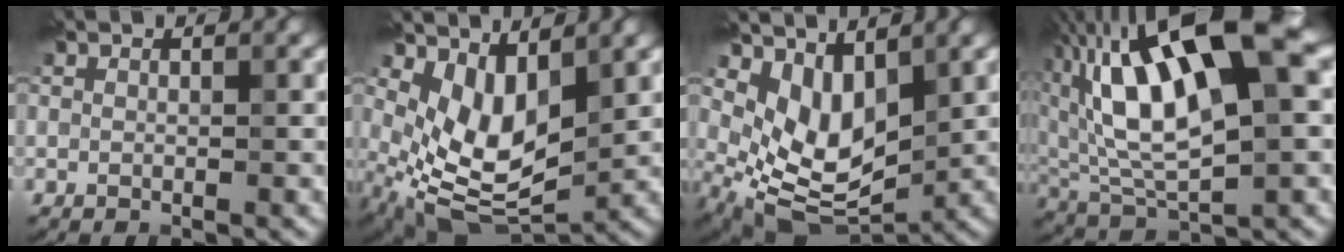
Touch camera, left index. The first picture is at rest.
{"total": 7.3, "force": [1.8, 4.2, 5.7], "torque": [-0.113, -0.023, 0.036]}
{"total": 6.6, "force": [2.3, 3.9, 4.7], "torque": [-0.090, -0.023, 0.047]}
{"total": 14.5, "force": [3.8, 6.1, 12.6], "torque": [-0.234, 0.014, 0.067]}